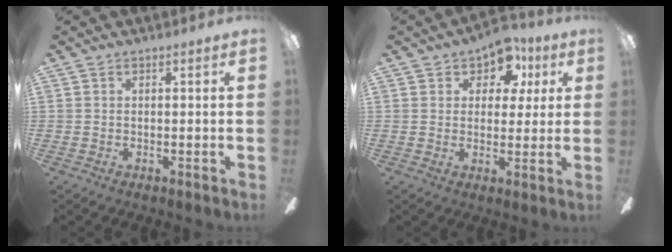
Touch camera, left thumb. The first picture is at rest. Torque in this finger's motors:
{"motor_torque": [0.17, 0.18, -0.28, 0.28, 0.02]}